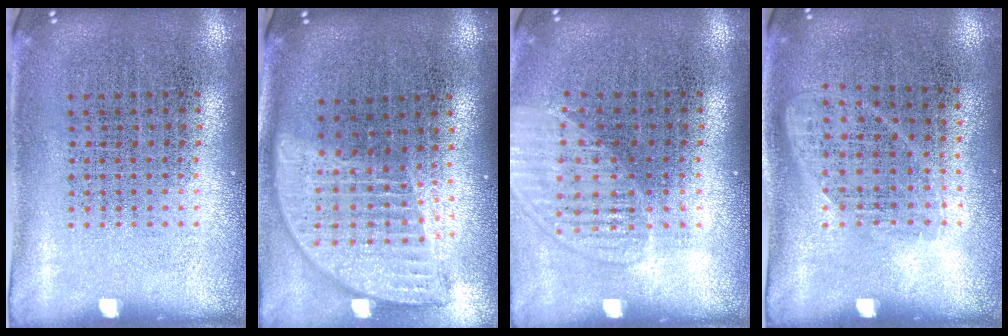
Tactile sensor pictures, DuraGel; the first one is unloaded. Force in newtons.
{"total": 1.9, "press": 1.5, "slide": 1.1}
{"total": 1.3, "press": 1.3, "slide": 0.2}
{"total": 1.1, "press": 0.9, "slide": 0.6}